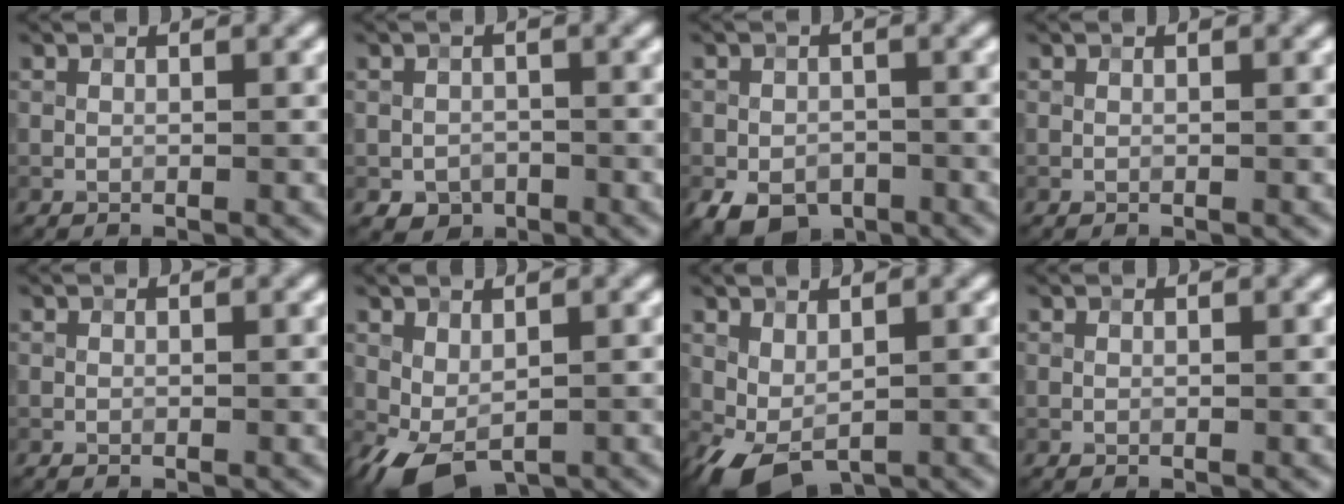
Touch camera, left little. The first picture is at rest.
{"total": 1.9, "force": [-0.8, 1.6, 0.6], "torque": [-0.008, -0.002, -0.015]}
{"total": 4.6, "force": [-2.1, 3.3, 2.3], "torque": [-0.045, -0.012, -0.034]}
{"total": 0.0}
{"total": 0.0}
{"total": 3.1, "force": [-0.5, 1.9, 2.4], "torque": [-0.053, -0.001, -0.003]}
{"total": 2.7, "force": [0.0, 1.6, 2.2], "torque": [-0.050, -0.003, 0.006]}
{"total": 0.0}